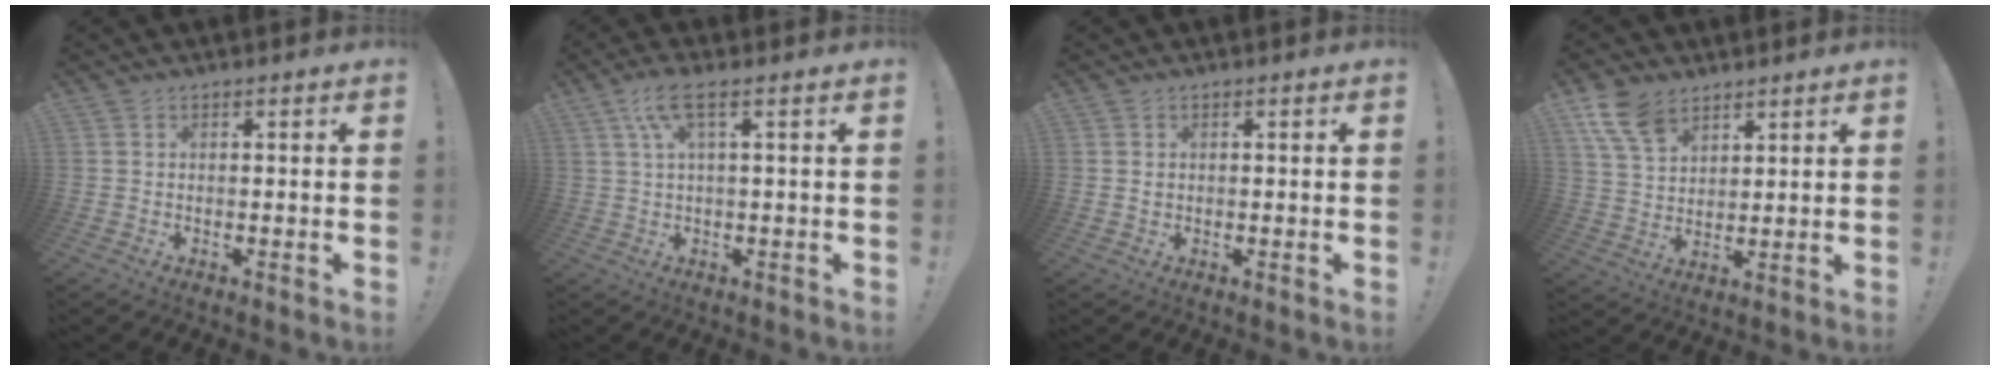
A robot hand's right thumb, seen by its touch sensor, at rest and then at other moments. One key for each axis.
{"total": 6.3, "fx": 2.2, "fy": 1.2, "fz": 5.8, "tx": -0.112, "ty": -0.002, "tz": 0.040}
{"total": 0.7, "fx": 0.1, "fy": 0.7, "fz": 0.1, "tx": -0.001, "ty": 0.003, "tz": 0.001}
{"total": 10.2, "fx": 6.3, "fy": 6.1, "fz": 5.2, "tx": -0.104, "ty": -0.019, "tz": 0.125}